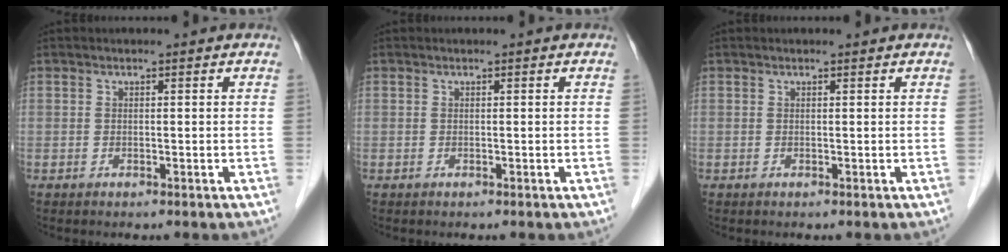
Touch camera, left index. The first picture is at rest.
{"total": 0.0}
{"total": 0.0}